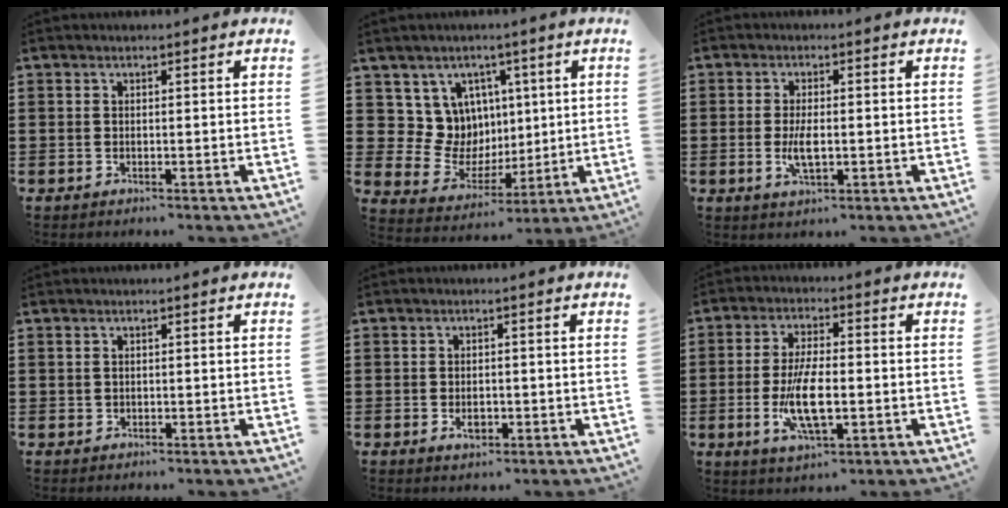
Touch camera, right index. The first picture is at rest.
{"total": 8.6, "force": [2.6, 8.1, 1.5], "torque": [-0.063, -0.027, 0.058]}
{"total": 4.2, "force": [-0.5, 1.6, 3.8], "torque": [-0.081, -0.004, -0.013]}
{"total": 0.5, "force": [0.2, 0.5, 0.1], "torque": [-0.002, 0.003, 0.005]}
{"total": 2.0, "force": [-0.5, 1.1, 1.6], "torque": [-0.030, 0.001, -0.010]}
{"total": 9.2, "force": [-1.7, 3.3, 8.4], "torque": [-0.180, -0.015, -0.033]}